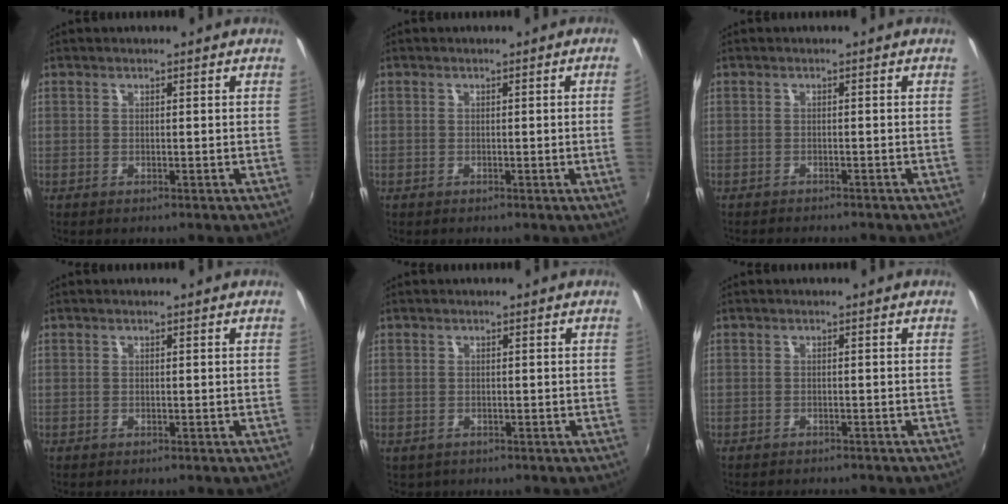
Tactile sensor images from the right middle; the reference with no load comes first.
{"total": 1.9, "force": [-0.1, -1.1, 1.5], "torque": [-0.018, -0.013, 0.000]}
{"total": 3.8, "force": [-3.6, 0.7, 1.2], "torque": [-0.033, -0.017, -0.056]}
{"total": 0.0}
{"total": 0.9, "force": [-0.4, 0.7, 0.2], "torque": [-0.007, -0.003, -0.003]}
{"total": 3.1, "force": [-2.9, 0.7, 0.9], "torque": [-0.024, -0.013, -0.044]}